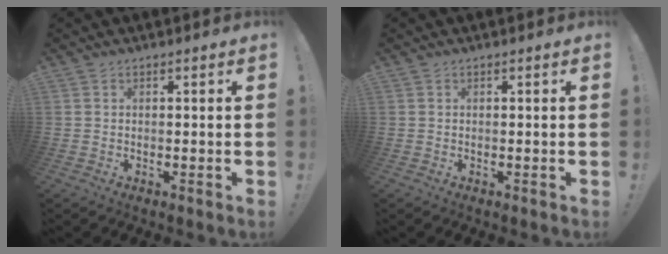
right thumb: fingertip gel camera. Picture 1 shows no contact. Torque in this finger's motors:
{"motor_torque": [-0.16, -0.16, 0.04, -0.01, 0.03]}